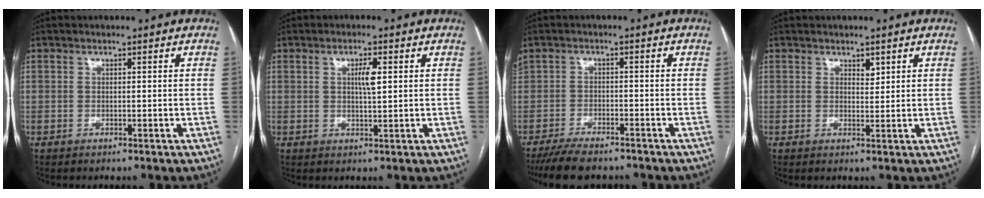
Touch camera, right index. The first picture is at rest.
{"total": 3.0, "force": [0.8, 0.5, 2.9], "torque": [-0.052, 0.001, 0.013]}
{"total": 10.2, "force": [-8.5, 3.4, 4.5], "torque": [-0.094, -0.010, -0.132]}
{"total": 1.4, "force": [0.9, 0.7, 0.8], "torque": [-0.012, -0.002, 0.016]}